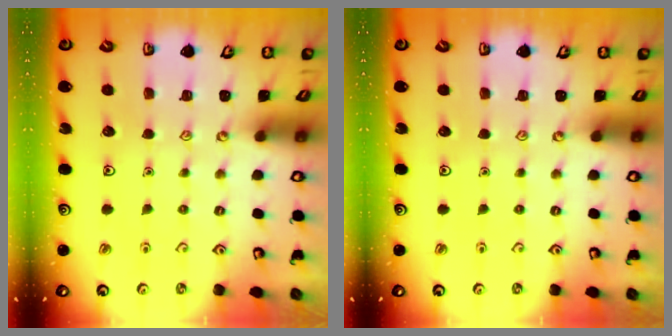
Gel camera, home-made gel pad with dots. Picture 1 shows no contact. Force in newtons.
{"total": 0.0}